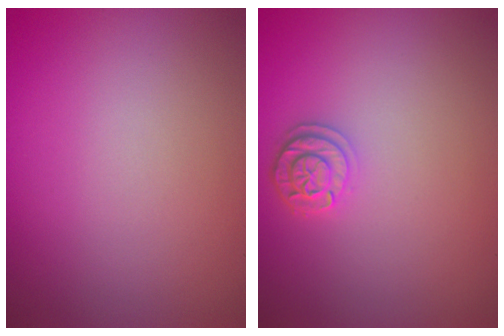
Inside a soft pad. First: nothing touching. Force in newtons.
{"total": 2.0, "press": 1.9, "slide": 0.5}